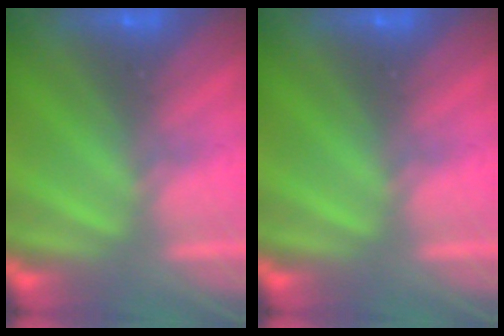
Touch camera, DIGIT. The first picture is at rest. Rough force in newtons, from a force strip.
{"total": 0.0}